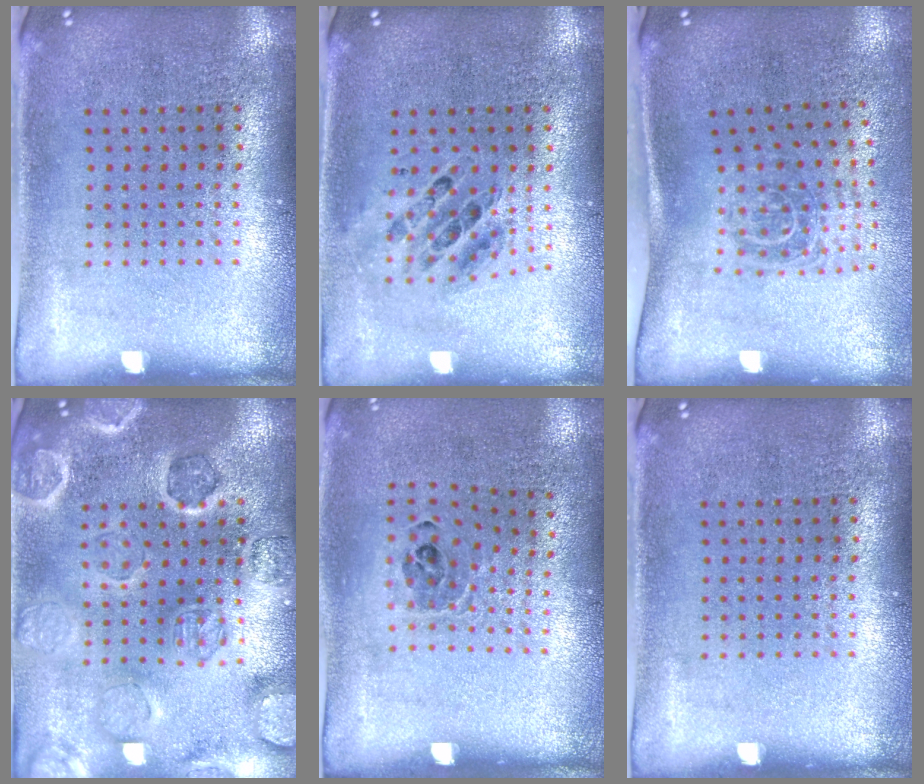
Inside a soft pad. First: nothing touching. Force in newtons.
{"total": 0.6, "press": 0.6, "slide": 0.1}
{"total": 1.8, "press": 1.2, "slide": 1.3}
{"total": 2.5, "press": 2.5, "slide": 0.4}
{"total": 0.9, "press": 0.8, "slide": 0.3}
{"total": 0.0}